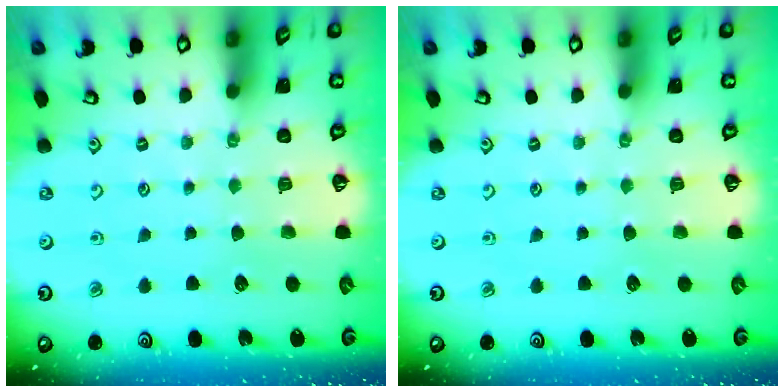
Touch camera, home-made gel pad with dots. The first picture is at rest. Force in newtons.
{"total": 0.0}